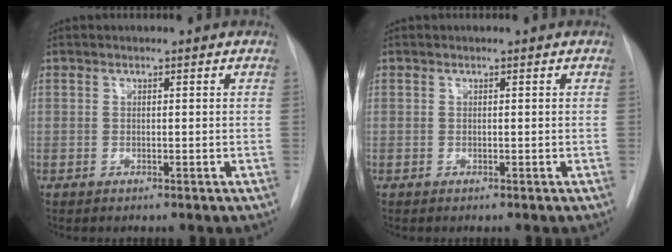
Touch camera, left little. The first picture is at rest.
{"total": 0.0}